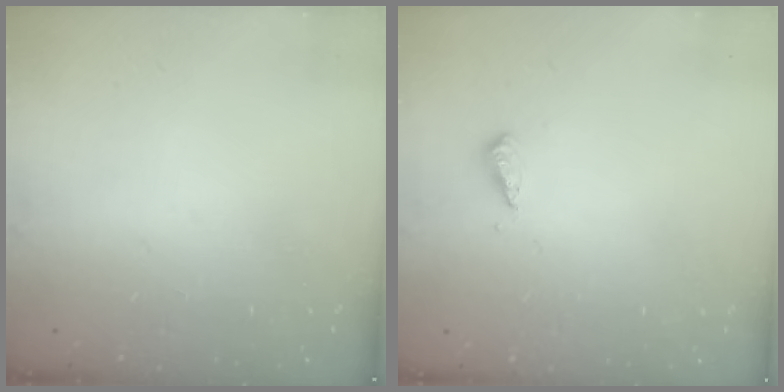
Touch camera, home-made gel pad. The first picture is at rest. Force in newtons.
{"total": 2.8, "press": 2.8, "slide": 0.7}